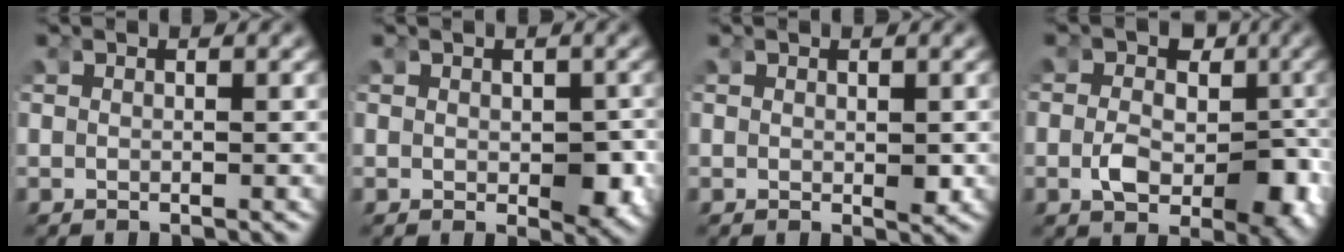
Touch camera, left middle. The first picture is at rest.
{"total": 2.7, "force": [-0.6, 1.7, 1.9], "torque": [-0.025, -0.014, -0.004]}
{"total": 0.9, "force": [-0.1, 0.4, 0.8], "torque": [-0.007, -0.004, 0.000]}
{"total": 6.2, "force": [-1.6, 4.2, 4.3], "torque": [-0.069, -0.022, -0.020]}